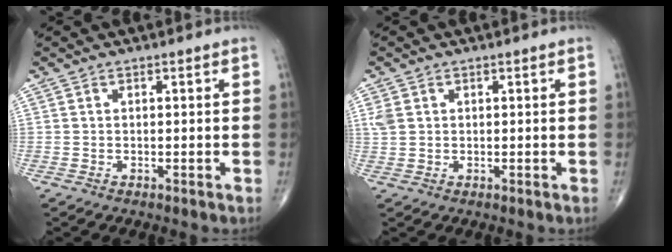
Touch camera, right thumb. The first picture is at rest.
{"total": 2.4, "force": [0.7, 1.8, 1.4], "torque": [-0.034, 0.004, 0.019]}